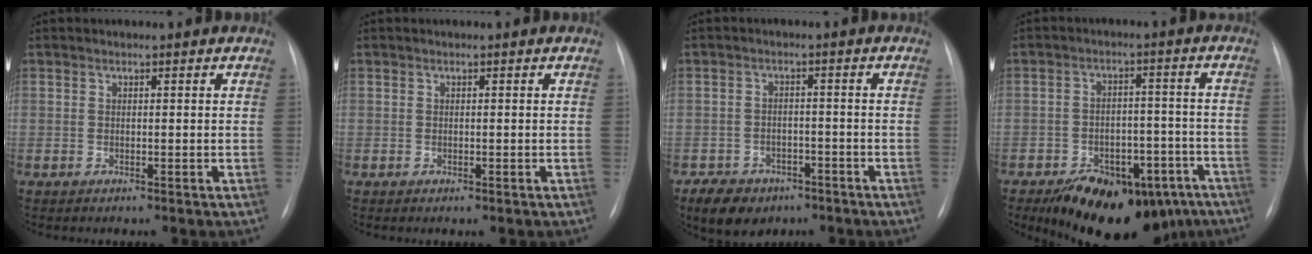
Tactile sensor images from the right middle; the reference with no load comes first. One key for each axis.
{"total": 0.0}
{"total": 7.2, "fx": -4.8, "fy": 4.7, "fz": 2.5, "tx": -0.046, "ty": 0.003, "tz": -0.071}
{"total": 17.4, "fx": -11.8, "fy": 8.6, "fz": 9.4, "tx": -0.107, "ty": 0.027, "tz": -0.160}